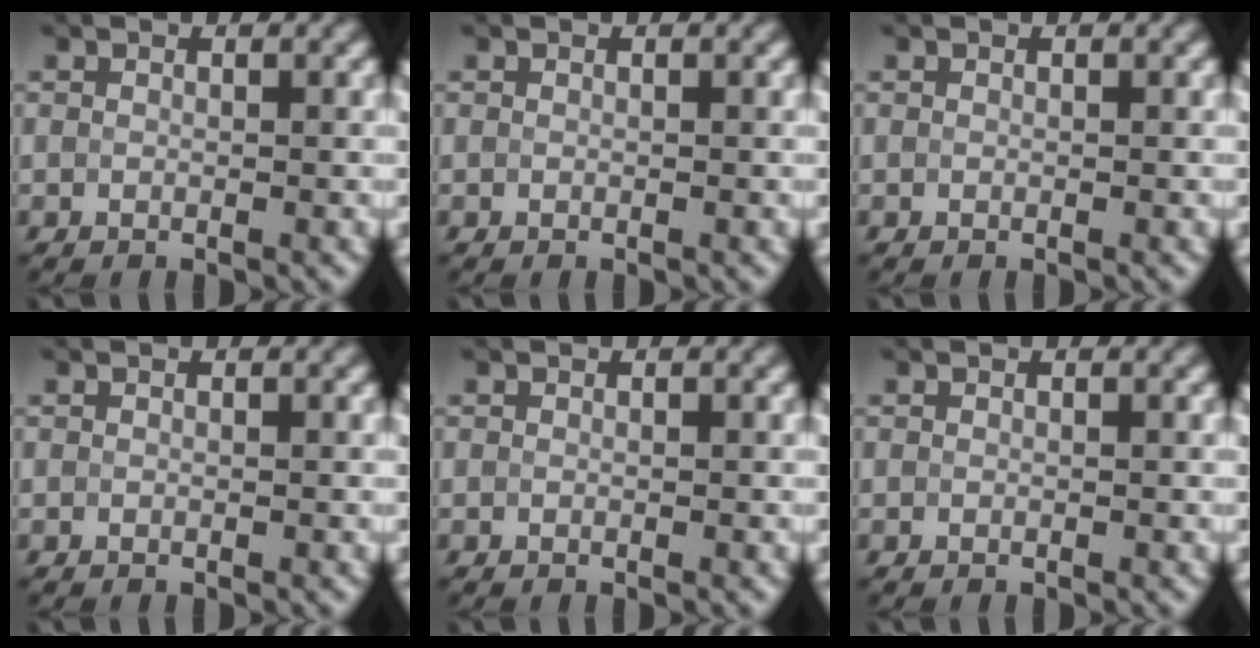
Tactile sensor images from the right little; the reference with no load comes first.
{"total": 0.0}
{"total": 0.0}
{"total": 0.0}
{"total": 0.0}
{"total": 0.0}